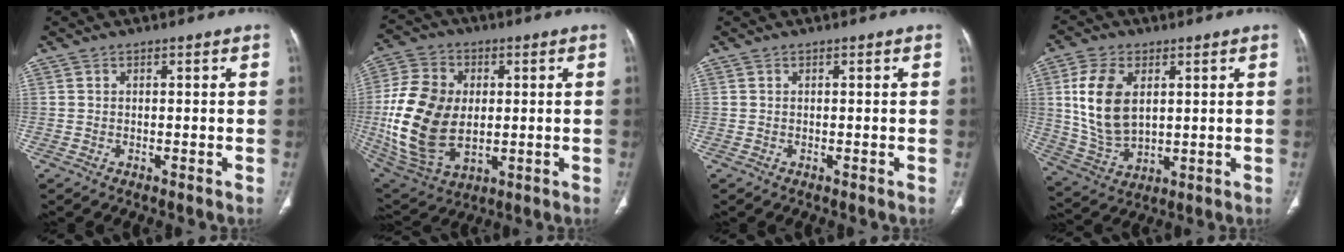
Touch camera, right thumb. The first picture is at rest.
{"total": 19.7, "force": [0.0, 13.2, 14.7], "torque": [-0.286, -0.006, 0.014]}
{"total": 0.0}
{"total": 12.9, "force": [3.0, 7.9, 9.8], "torque": [-0.184, -0.011, 0.066]}